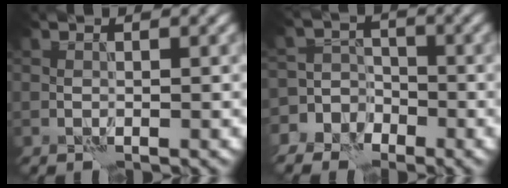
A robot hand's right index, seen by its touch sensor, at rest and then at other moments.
{"total": 6.4, "force": [-3.6, 5.3, 0.4], "torque": [0.014, 0.001, -0.081]}